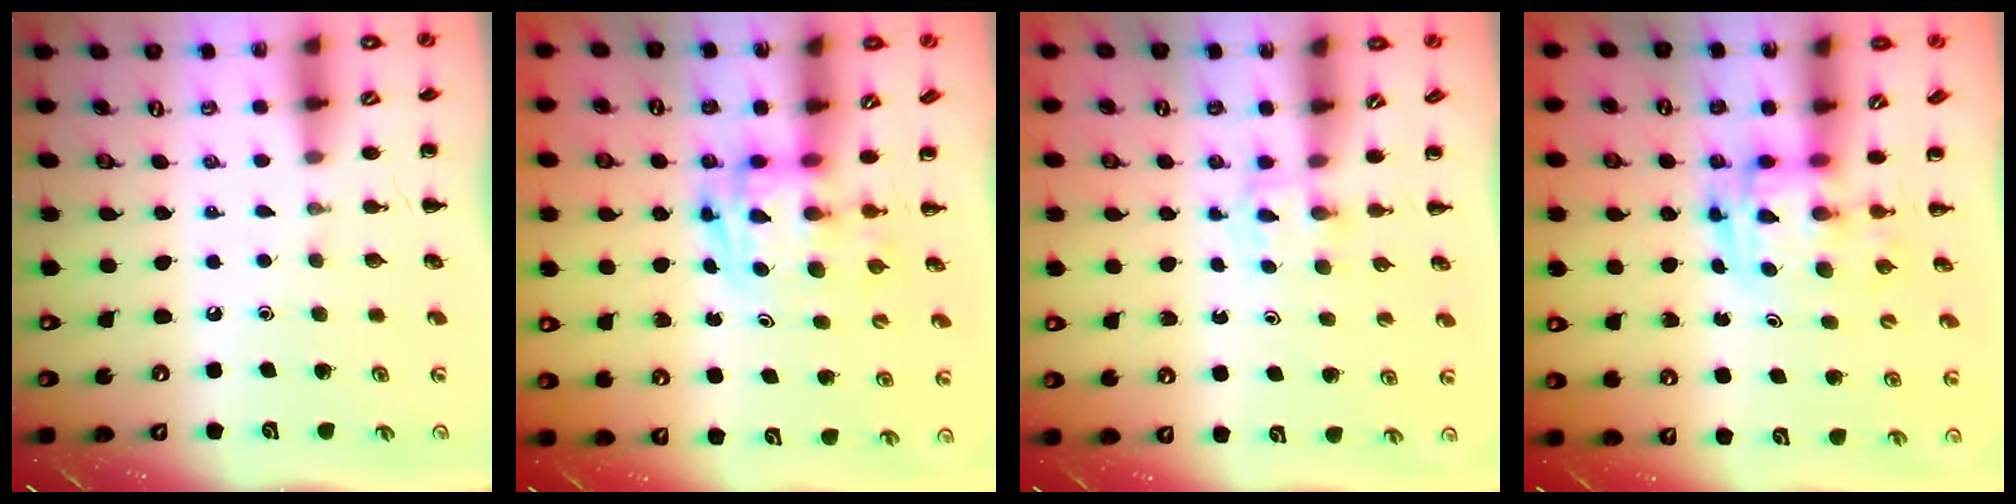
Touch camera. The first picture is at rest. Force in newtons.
{"total": 2.9, "press": 2.8, "slide": 0.5}
{"total": 2.3, "press": 2.1, "slide": 0.9}
{"total": 2.9, "press": 2.9, "slide": 0.5}